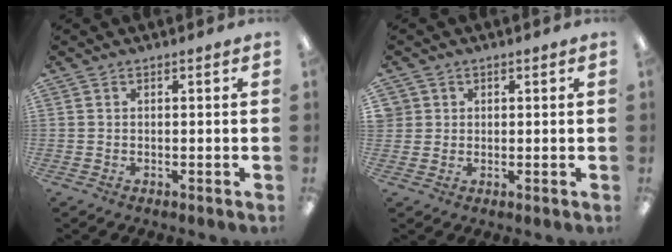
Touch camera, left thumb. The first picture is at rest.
{"total": 2.7, "force": [0.9, 2.5, -0.1], "torque": [-0.006, 0.004, 0.017]}